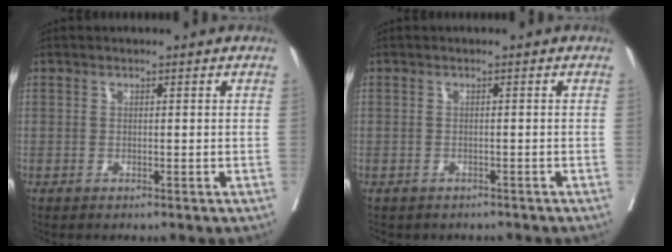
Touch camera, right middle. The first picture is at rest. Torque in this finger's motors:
{"motor_torque": [0.56, -0.58, 0.04, 0.02]}